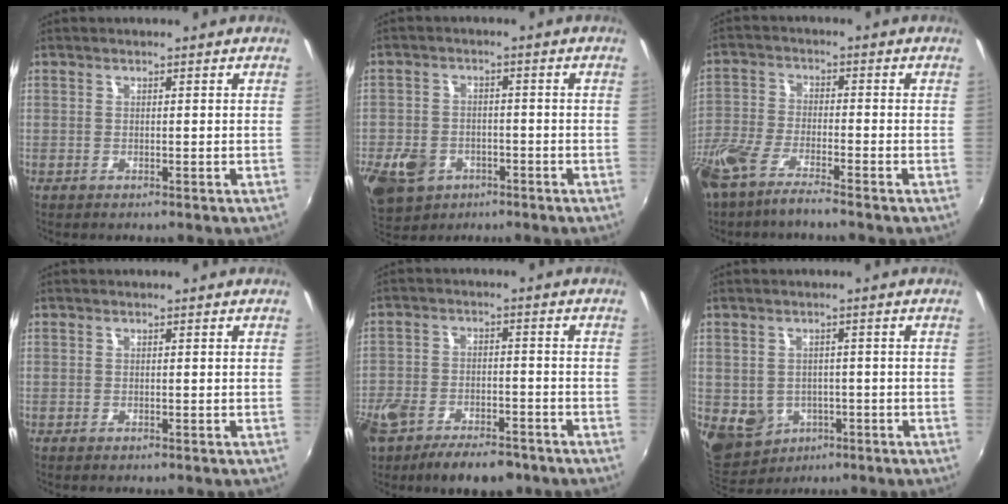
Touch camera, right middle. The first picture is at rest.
{"total": 12.1, "force": [-5.5, 9.1, 5.8], "torque": [-0.165, -0.009, -0.087]}
{"total": 10.1, "force": [-7.9, 1.6, 6.1], "torque": [-0.149, -0.026, -0.154]}
{"total": 0.0}
{"total": 14.7, "force": [-10.2, 6.9, 8.0], "torque": [-0.195, -0.031, -0.170]}
{"total": 7.7, "force": [-2.5, 6.5, 3.2], "torque": [-0.078, -0.009, -0.021]}